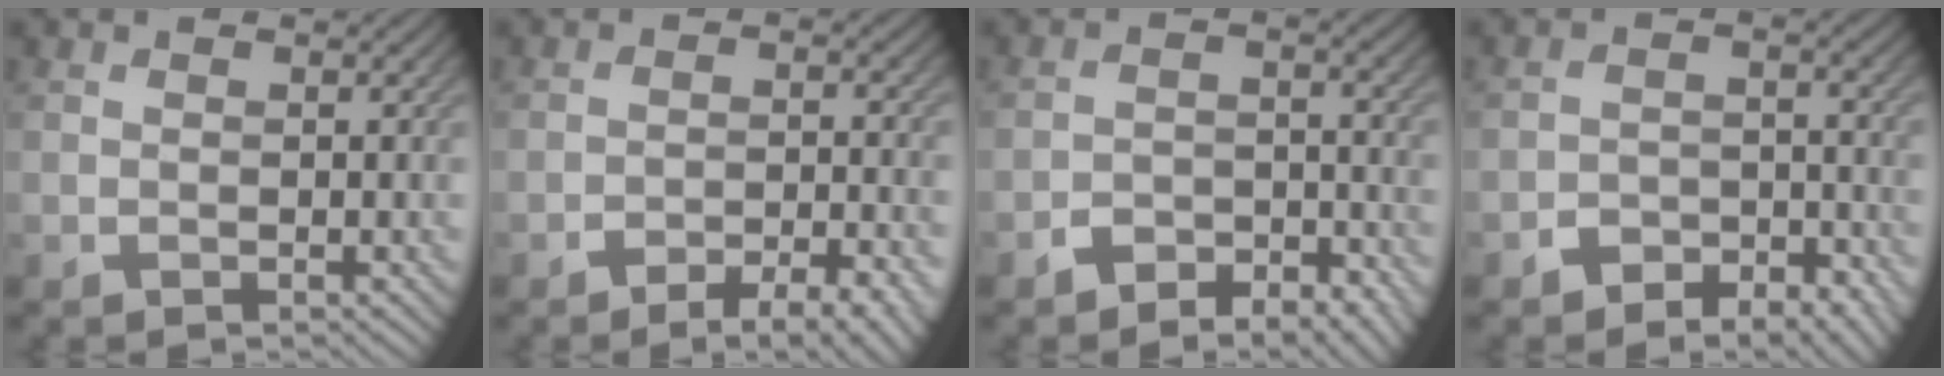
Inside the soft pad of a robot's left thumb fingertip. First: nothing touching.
{"total": 6.2, "force": [-4.4, 1.8, 4.0], "torque": [-0.066, 0.002, -0.058]}
{"total": 5.9, "force": [-4.3, 2.7, 2.9], "torque": [-0.042, 0.001, -0.079]}
{"total": 6.2, "force": [-4.3, 3.2, 3.2], "torque": [-0.044, 0.000, -0.076]}